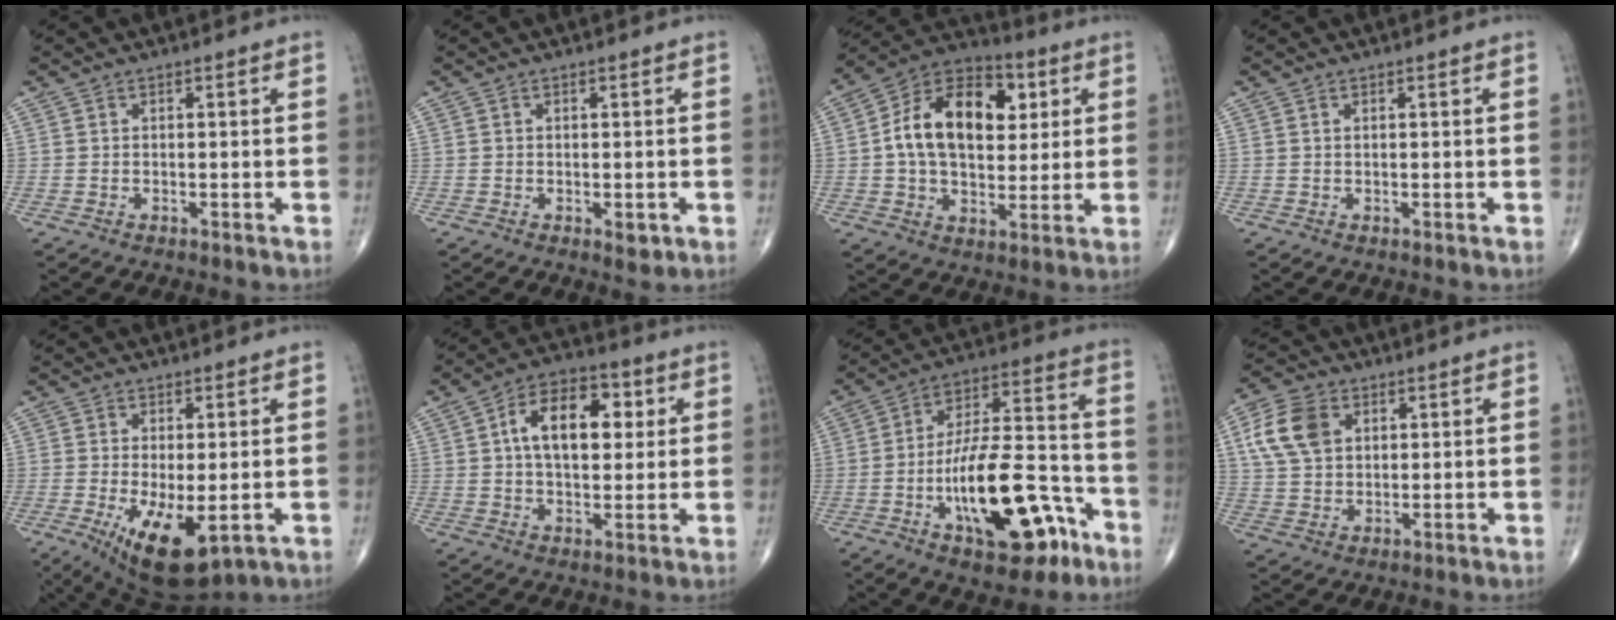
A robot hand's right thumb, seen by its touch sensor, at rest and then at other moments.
{"total": 1.9, "force": [-0.6, 0.9, 1.5], "torque": [-0.017, -0.002, -0.006]}
{"total": 18.8, "force": [3.7, 12.0, 13.9], "torque": [-0.198, 0.012, 0.057]}
{"total": 0.0}
{"total": 11.2, "force": [-3.3, 4.5, 9.8], "torque": [-0.167, -0.022, -0.038]}
{"total": 13.6, "force": [2.9, 7.9, 10.6], "torque": [-0.142, 0.011, 0.040]}
{"total": 21.3, "force": [-8.9, 8.9, 17.2], "torque": [-0.265, 0.062, -0.133]}
{"total": 10.1, "force": [3.2, 7.1, 6.5], "torque": [-0.118, 0.001, 0.061]}